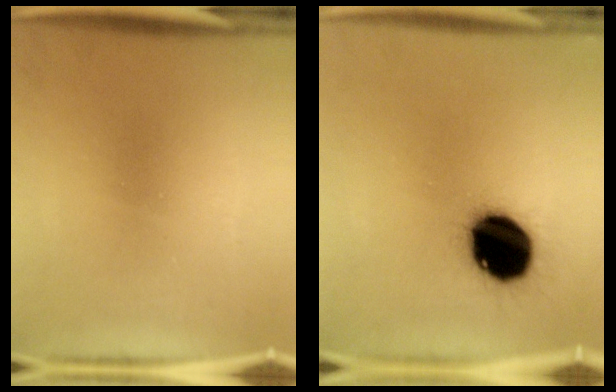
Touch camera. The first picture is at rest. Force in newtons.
{"total": 19.8}